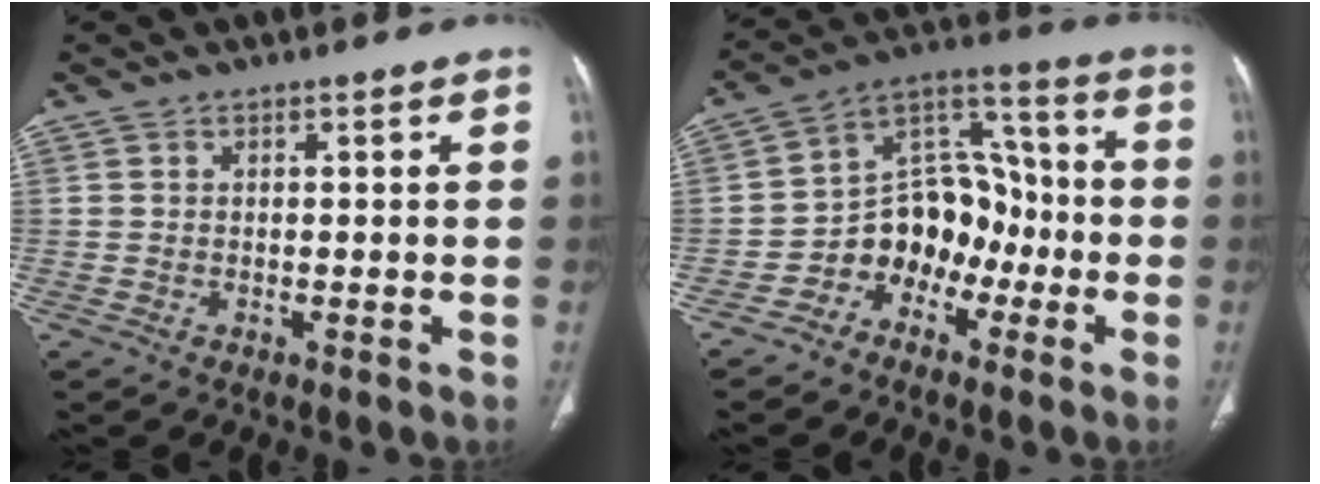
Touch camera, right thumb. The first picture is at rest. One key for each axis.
{"total": 12.3, "fx": -5.0, "fy": 9.5, "fz": 6.0, "tx": -0.043, "ty": 0.080, "tz": -0.098}